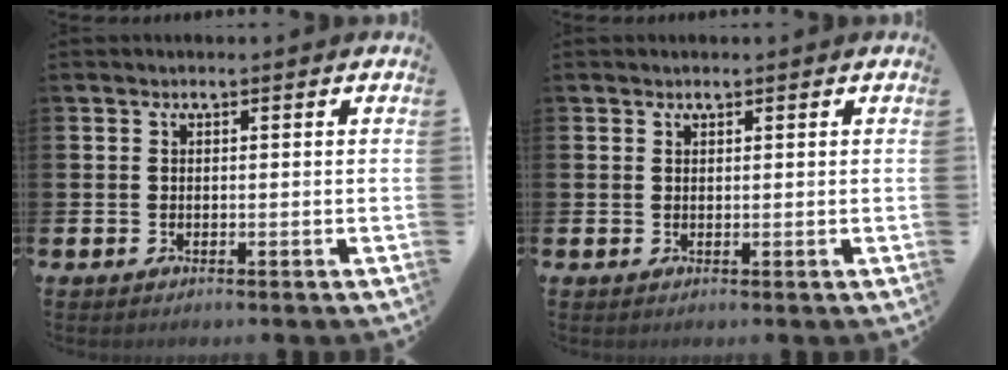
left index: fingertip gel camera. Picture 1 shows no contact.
{"total": 0.8, "force": [0.8, 0.3, 0.0], "torque": [0.011, -0.003, 0.012]}